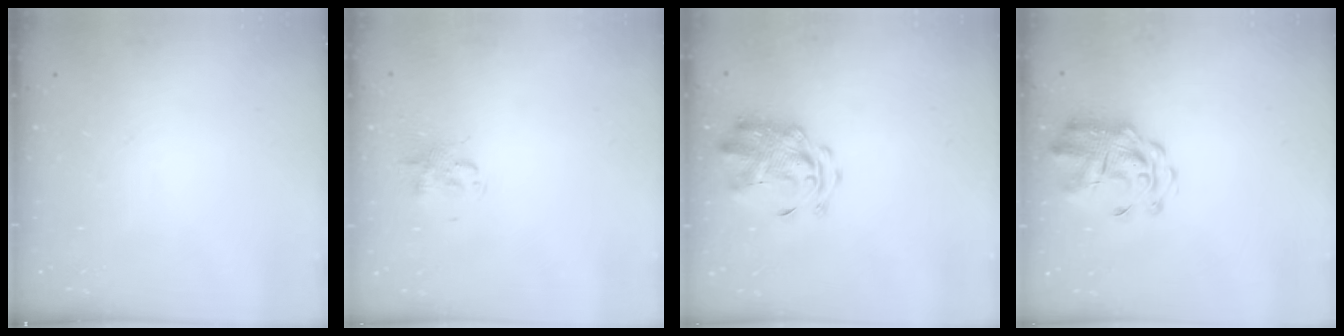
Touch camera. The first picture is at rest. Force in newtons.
{"total": 1.4, "press": 1.3, "slide": 0.5}
{"total": 3.3, "press": 3.2, "slide": 0.6}
{"total": 3.9, "press": 3.6, "slide": 1.4}